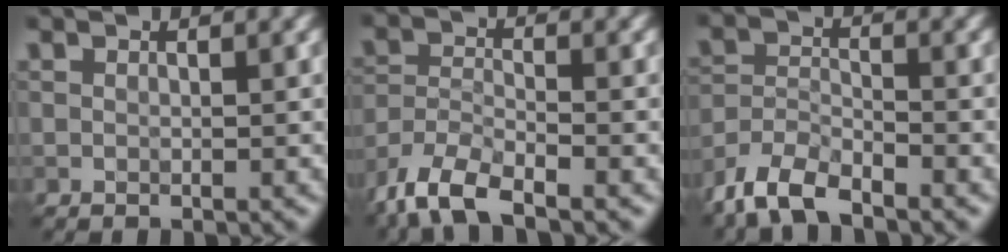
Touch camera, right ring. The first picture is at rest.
{"total": 6.4, "force": [-4.9, 2.0, 3.6], "torque": [-0.070, -0.008, -0.101]}
{"total": 5.1, "force": [-4.2, 1.6, 2.4], "torque": [-0.044, -0.006, -0.089]}